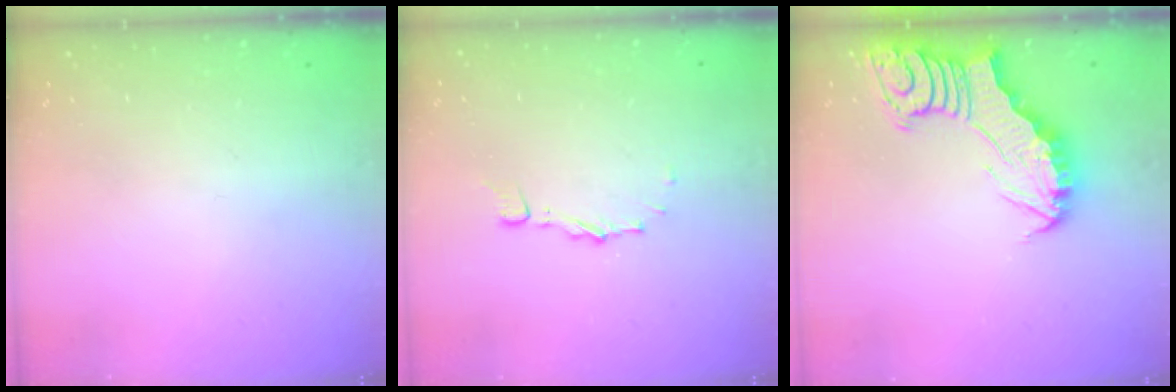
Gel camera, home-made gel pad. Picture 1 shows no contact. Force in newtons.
{"total": 4.0, "press": 3.9, "slide": 0.5}
{"total": 5.3, "press": 5.2, "slide": 0.6}